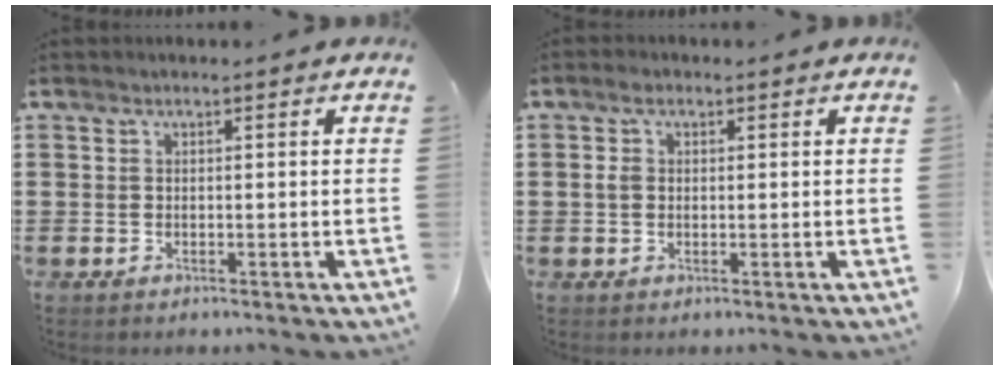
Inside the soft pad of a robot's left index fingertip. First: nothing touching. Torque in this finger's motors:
{"motor_torque": [0.64, -0.21, 0.09, 0.07]}